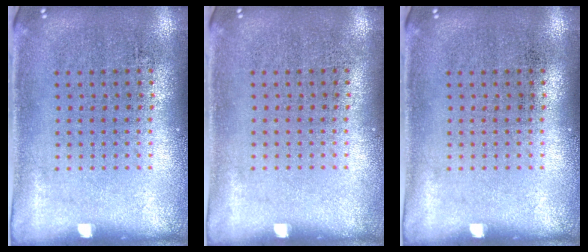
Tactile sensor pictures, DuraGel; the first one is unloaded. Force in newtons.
{"total": 0.0}
{"total": 0.0}